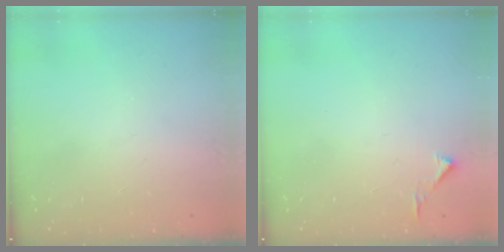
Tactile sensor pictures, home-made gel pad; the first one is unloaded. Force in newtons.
{"total": 2.8, "press": 2.8, "slide": 0.3}